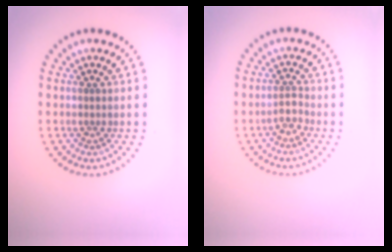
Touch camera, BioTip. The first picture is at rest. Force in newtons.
{"total": 1.6, "press": 1.3, "slide": 1.0}